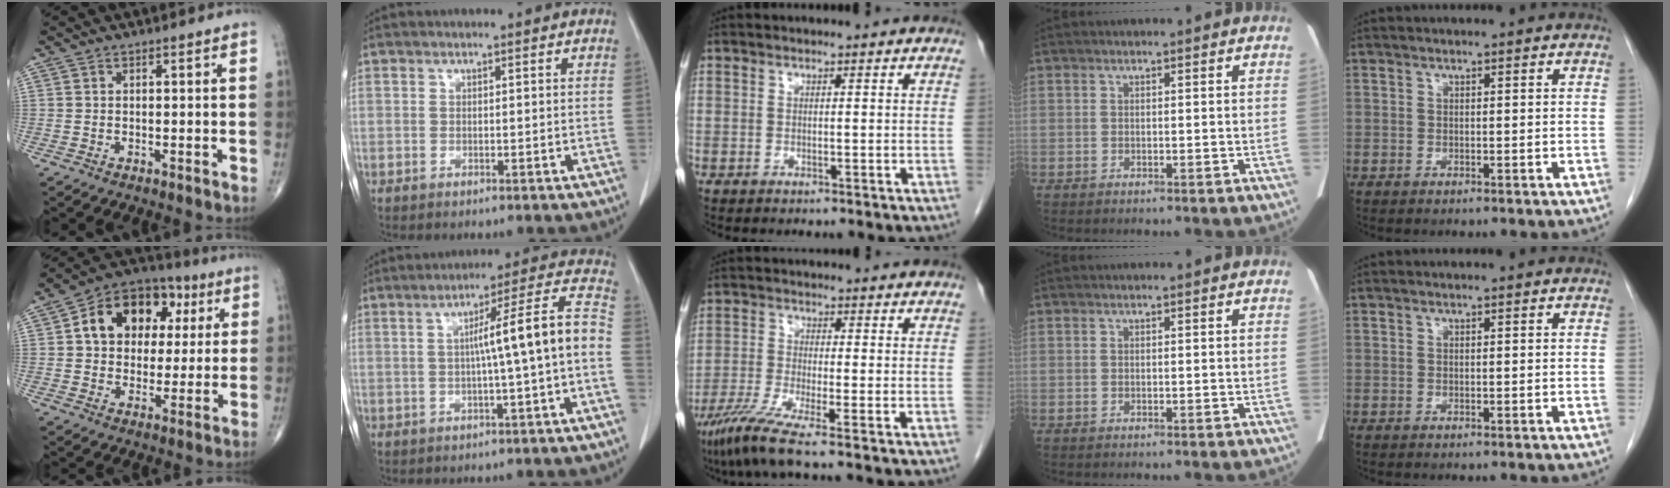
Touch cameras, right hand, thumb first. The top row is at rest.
{"thumb": {"total": 15.9, "force": [3.9, 11.8, 9.9], "torque": [-0.114, 0.015, 0.055]}, "index": {"total": 10.4, "force": [-1.4, -0.7, 10.3], "torque": [-0.144, 0.029, -0.021]}, "middle": {"total": 6.5, "force": [-4.6, -1.1, 4.5], "torque": [-0.092, -0.026, -0.094]}}